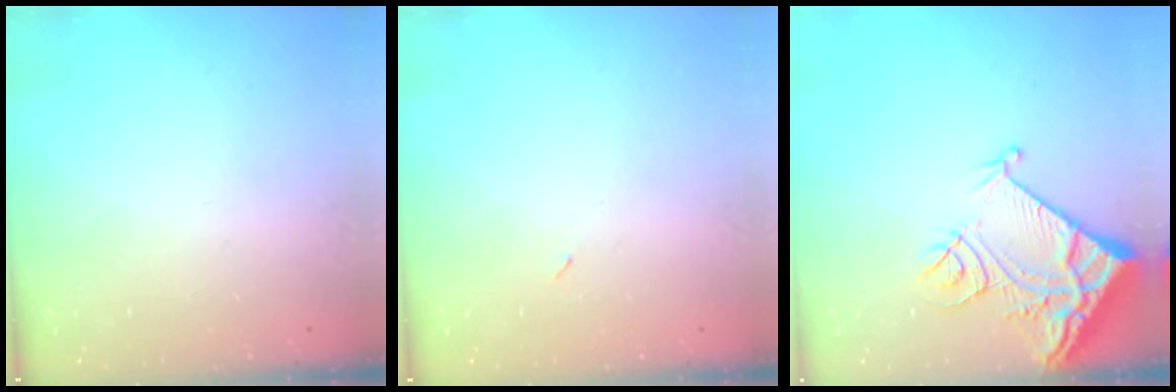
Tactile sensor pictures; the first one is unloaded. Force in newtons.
{"total": 2.2, "press": 2.1, "slide": 0.9}
{"total": 13.6, "press": 13.5, "slide": 1.7}